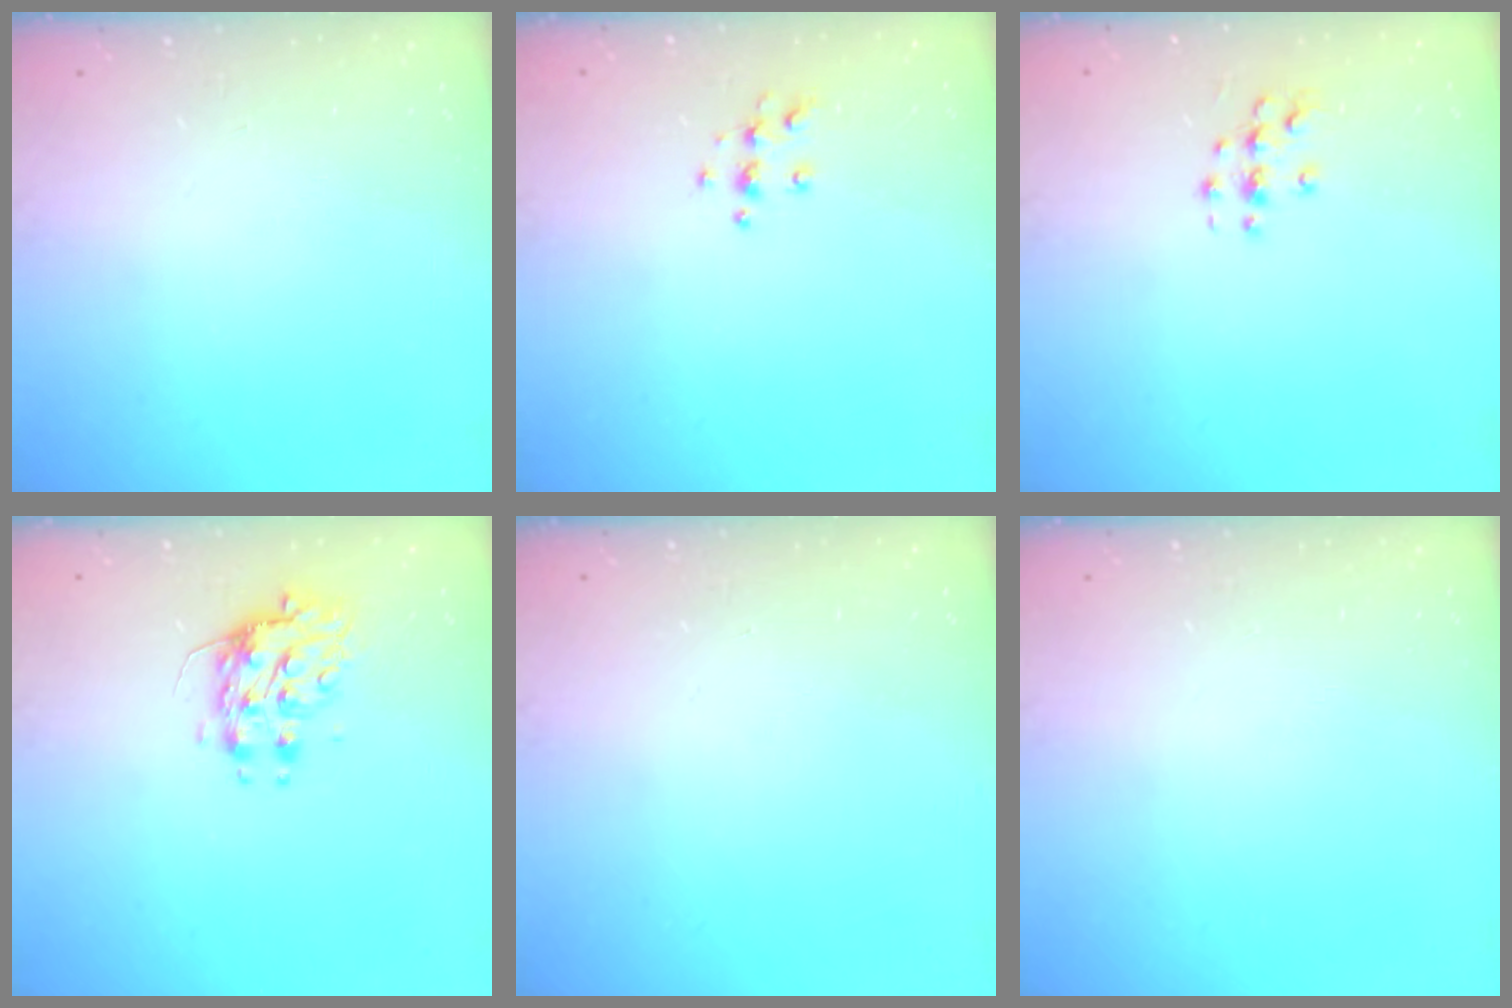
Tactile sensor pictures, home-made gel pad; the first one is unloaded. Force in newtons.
{"total": 4.4, "press": 4.4, "slide": 0.3}
{"total": 3.1, "press": 3.1, "slide": 0.2}
{"total": 8.3, "press": 8.2, "slide": 0.6}
{"total": 0.0}
{"total": 0.0}